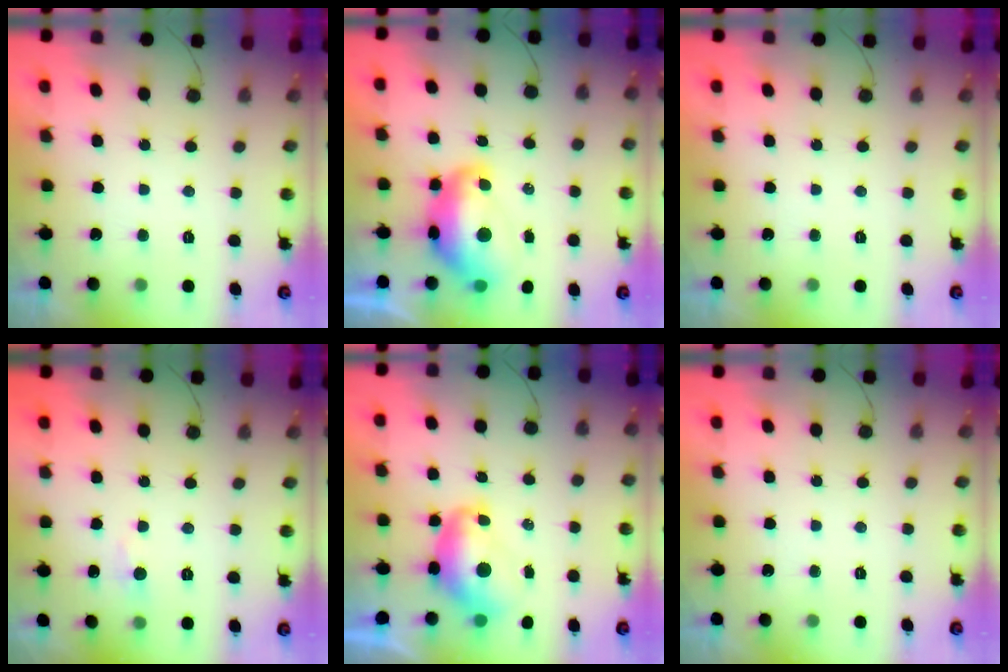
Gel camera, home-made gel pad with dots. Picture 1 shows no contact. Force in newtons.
{"total": 12.3, "press": 12.3, "slide": 1.0}
{"total": 0.0}
{"total": 4.6, "press": 4.6, "slide": 0.7}
{"total": 8.5, "press": 8.4, "slide": 0.9}
{"total": 0.0}